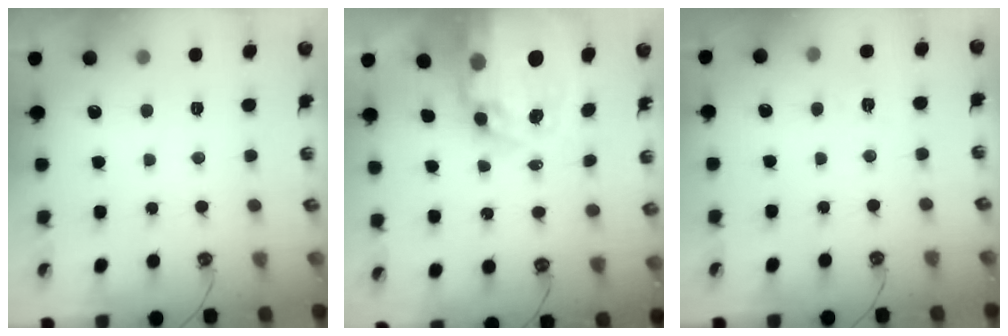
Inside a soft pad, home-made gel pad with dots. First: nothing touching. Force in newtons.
{"total": 16.1, "press": 16.1, "slide": 1.4}
{"total": 6.2, "press": 6.2, "slide": 0.7}